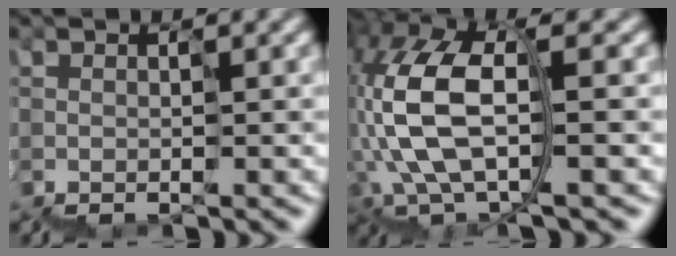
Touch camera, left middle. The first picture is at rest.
{"total": 7.7, "force": [-0.8, 3.9, 6.6], "torque": [-0.173, 0.016, -0.021]}